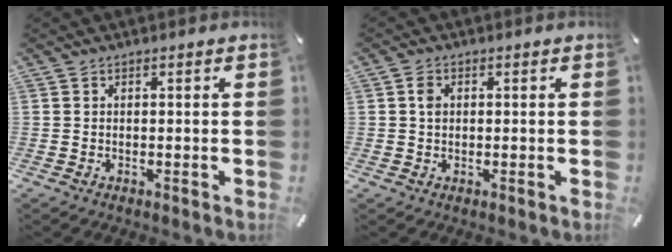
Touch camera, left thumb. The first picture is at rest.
{"total": 2.1, "force": [0.3, 1.6, 1.4], "torque": [-0.022, 0.003, 0.003]}